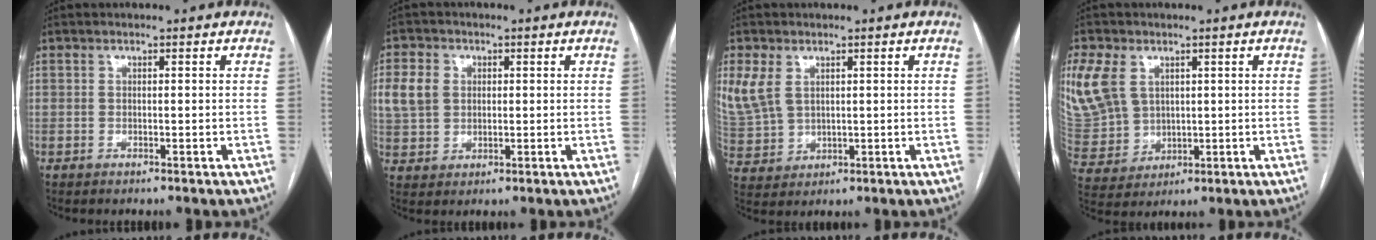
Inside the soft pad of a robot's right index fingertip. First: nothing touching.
{"total": 6.2, "force": [1.4, 5.2, 3.2], "torque": [-0.077, 0.014, 0.030]}
{"total": 8.8, "force": [3.5, 6.2, 5.2], "torque": [-0.139, 0.011, 0.087]}
{"total": 13.1, "force": [4.8, 10.0, 7.1], "torque": [-0.188, 0.014, 0.114]}